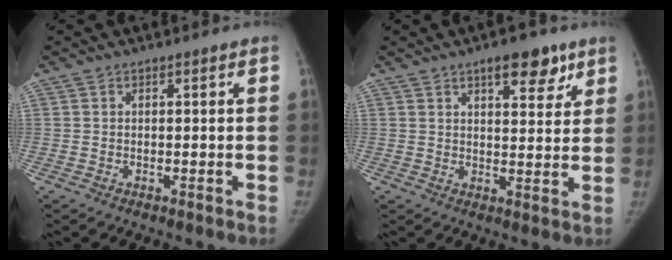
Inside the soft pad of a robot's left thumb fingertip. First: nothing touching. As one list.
[{"total": 8.0, "force": [4.8, 3.4, 5.4], "torque": [-0.044, -0.022, 0.065]}]